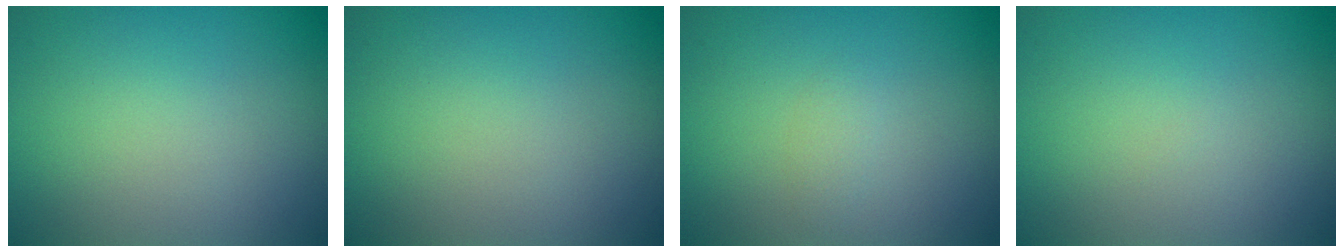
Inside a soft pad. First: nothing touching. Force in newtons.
{"total": 0.0}
{"total": 0.8, "press": 0.8, "slide": 0.0}
{"total": 0.0}